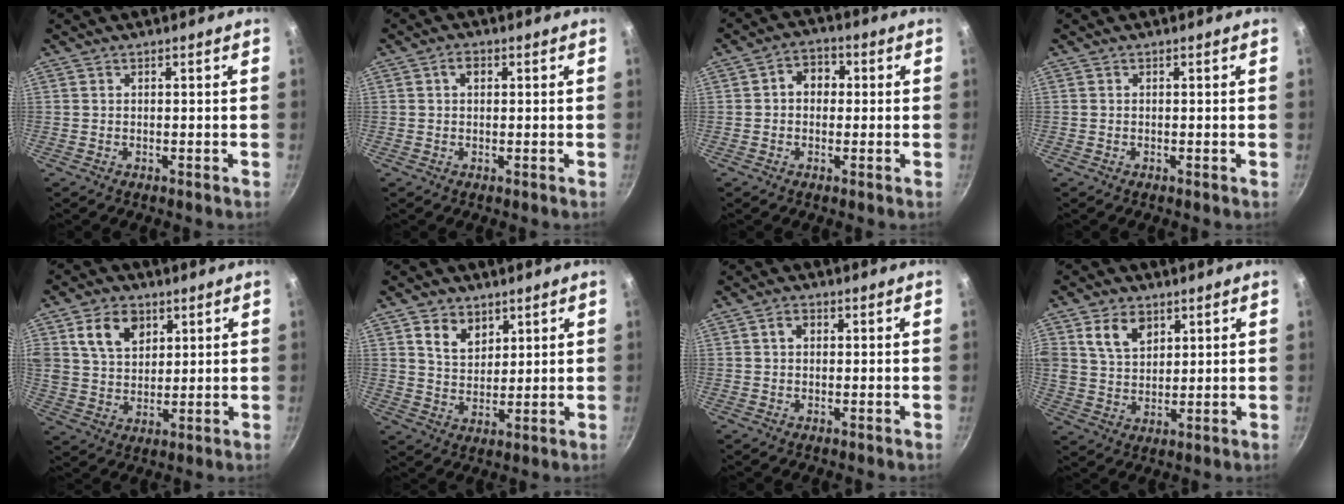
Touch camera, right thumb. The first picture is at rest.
{"total": 2.1, "force": [0.6, 1.5, 1.4], "torque": [-0.016, 0.003, 0.007]}
{"total": 5.4, "force": [0.5, 4.3, 3.1], "torque": [-0.018, 0.012, -0.004]}
{"total": 0.0}
{"total": 10.2, "force": [4.2, 7.2, 5.8], "torque": [-0.082, -0.012, 0.075]}
{"total": 7.0, "force": [3.3, 5.0, 3.6], "torque": [-0.037, -0.018, 0.062]}
{"total": 2.4, "force": [0.5, 1.8, 1.5], "torque": [-0.015, 0.005, 0.007]}
{"total": 8.4, "force": [3.7, 5.8, 4.8], "torque": [-0.070, -0.016, 0.070]}